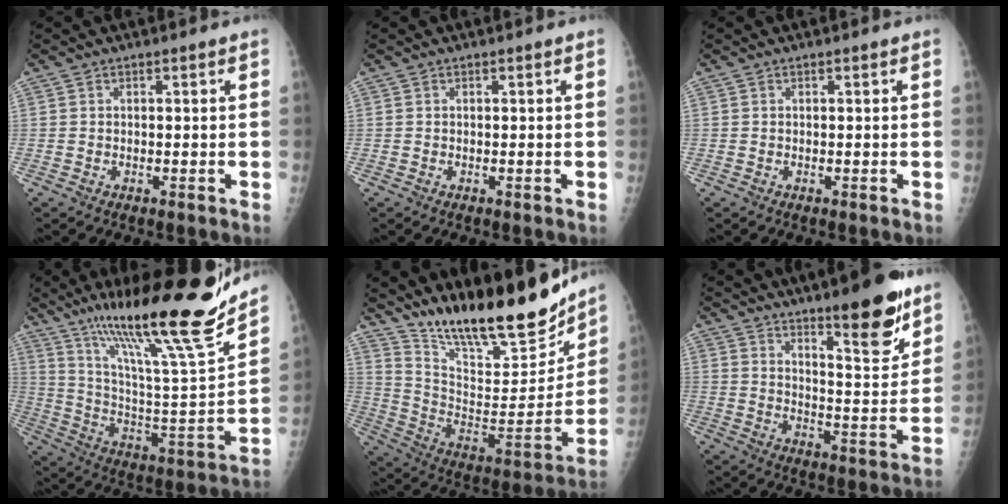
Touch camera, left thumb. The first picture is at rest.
{"total": 0.0}
{"total": 0.0}
{"total": 27.8, "force": [19.9, 2.7, 19.2], "torque": [-0.295, -0.078, 0.337]}
{"total": 24.5, "force": [20.1, 6.0, 12.6], "torque": [-0.168, -0.104, 0.329]}
{"total": 14.4, "force": [9.7, 3.2, 10.1], "torque": [-0.120, -0.073, 0.152]}